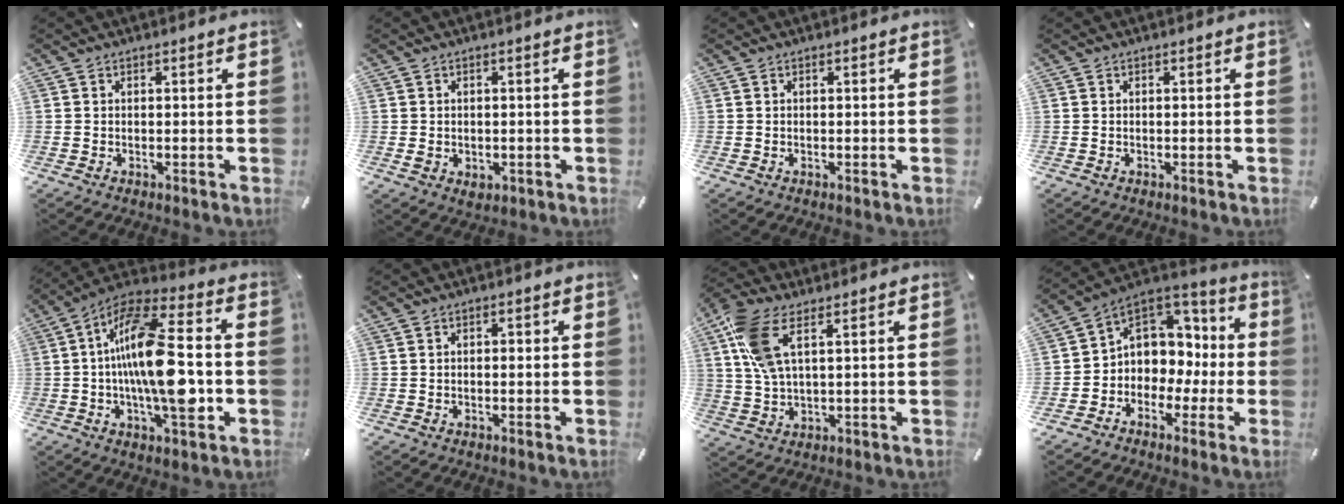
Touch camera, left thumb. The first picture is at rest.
{"total": 2.2, "force": [-0.3, 1.8, 1.1], "torque": [-0.011, 0.000, -0.007]}
{"total": 0.0}
{"total": 0.0}
{"total": 19.4, "force": [-1.7, 6.8, 18.1], "torque": [-0.337, -0.002, -0.032]}
{"total": 1.2, "force": [0.0, 0.7, 0.9], "torque": [-0.019, 0.004, -0.003]}
{"total": 9.6, "force": [4.1, 4.1, 7.6], "torque": [-0.178, -0.001, 0.076]}
{"total": 7.9, "force": [1.0, 7.6, 2.0], "torque": [-0.030, -0.018, 0.026]}